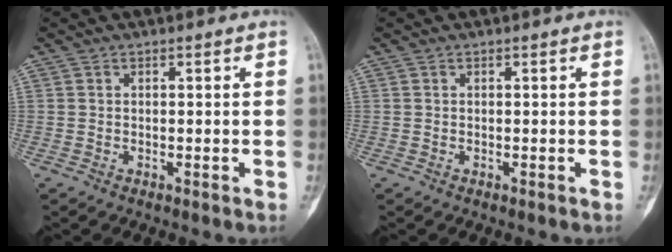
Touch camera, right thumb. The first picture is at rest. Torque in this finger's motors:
{"motor_torque": [0.27, 0.11, 0.07, -0.07, 0.11]}